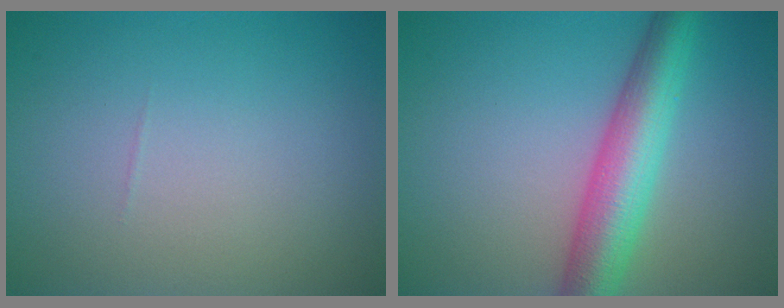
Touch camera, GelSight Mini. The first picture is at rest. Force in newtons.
{"total": 6.5, "press": 6.5, "slide": 0.2}